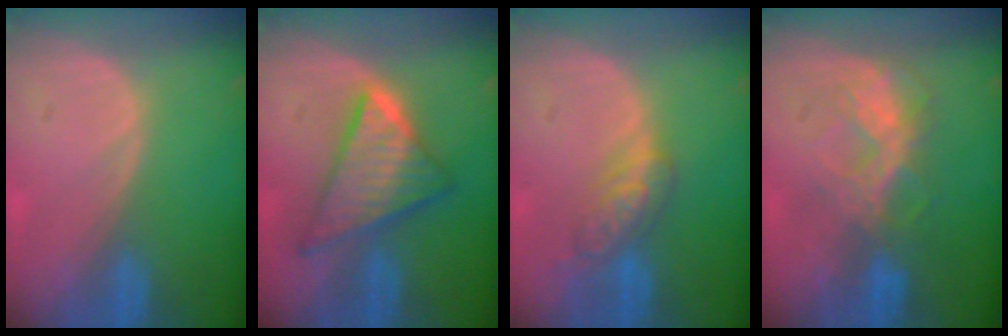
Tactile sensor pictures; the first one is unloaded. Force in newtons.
{"total": 9.0, "press": 9.0, "slide": 0.7}
{"total": 5.2, "press": 5.1, "slide": 1.3}
{"total": 6.5, "press": 6.5, "slide": 0.4}